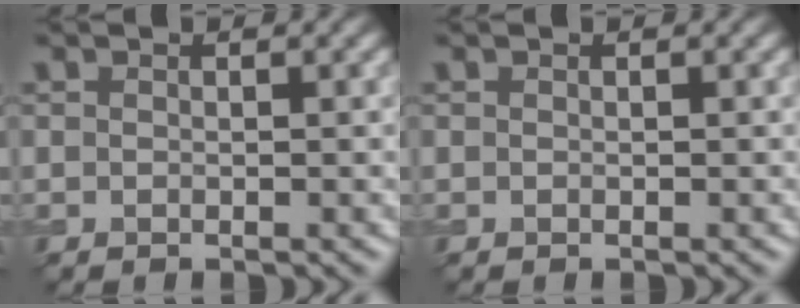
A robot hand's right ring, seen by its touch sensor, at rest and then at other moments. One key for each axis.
{"total": 0.0}